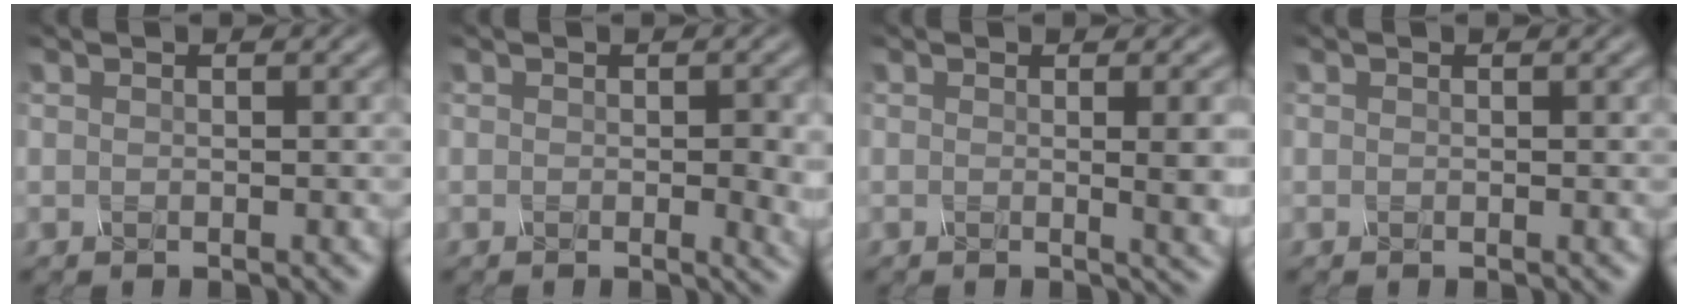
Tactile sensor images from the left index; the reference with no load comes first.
{"total": 2.6, "force": [0.0, 1.1, 2.4], "torque": [-0.025, -0.007, 0.000]}
{"total": 4.9, "force": [0.2, 1.7, 4.6], "torque": [-0.040, -0.002, 0.004]}
{"total": 0.0}